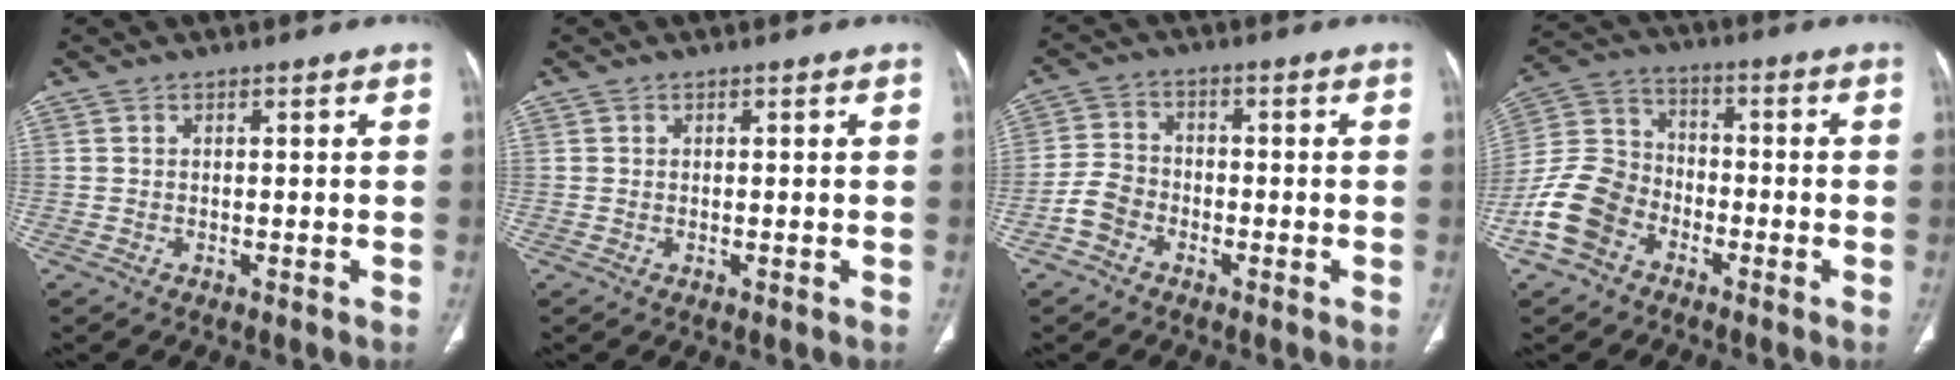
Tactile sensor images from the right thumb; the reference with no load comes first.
{"total": 0.0}
{"total": 5.3, "force": [-2.6, 4.0, 2.2], "torque": [-0.033, 0.021, -0.057]}
{"total": 12.0, "force": [-5.9, 8.9, 5.5], "torque": [-0.101, 0.047, -0.124]}